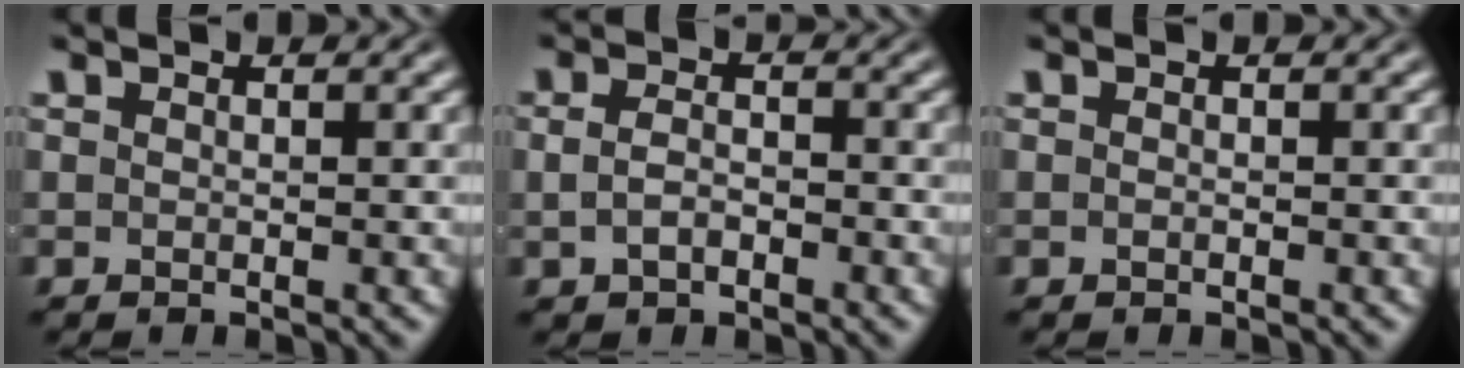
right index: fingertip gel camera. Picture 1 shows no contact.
{"total": 1.8, "force": [-0.8, 0.9, 1.3], "torque": [-0.019, -0.007, -0.007]}
{"total": 0.0}